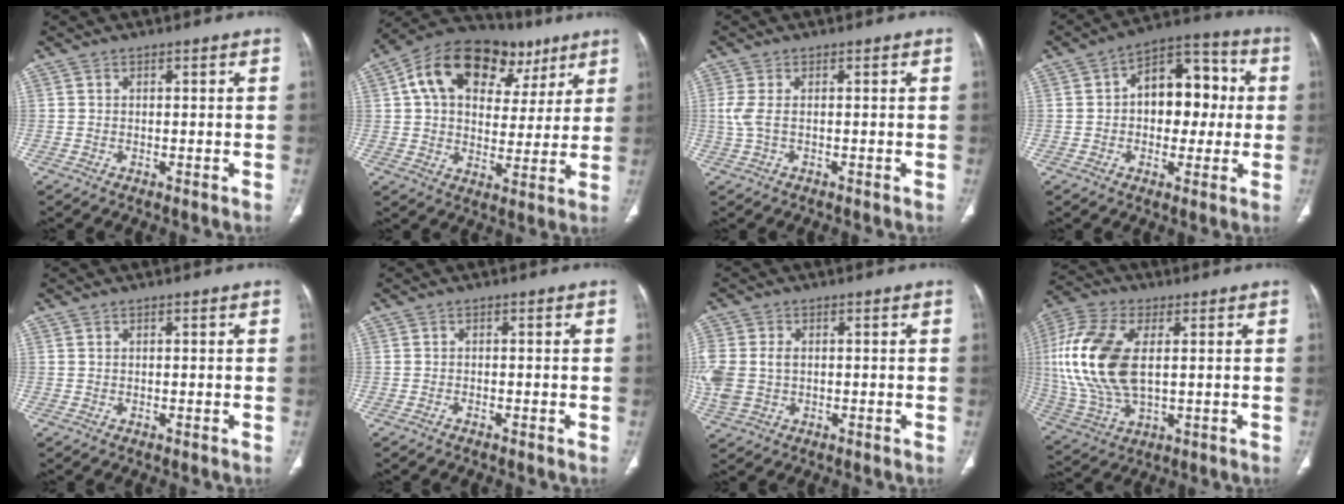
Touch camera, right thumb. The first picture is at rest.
{"total": 22.8, "force": [9.7, 14.5, 14.6], "torque": [-0.200, 0.025, 0.152]}
{"total": 2.9, "force": [-0.2, 1.3, 2.6], "torque": [-0.078, 0.000, -0.003]}
{"total": 14.0, "force": [1.1, 9.3, 10.4], "torque": [-0.099, 0.033, 0.008]}
{"total": 0.0}
{"total": 0.6, "force": [-0.5, 0.2, 0.2], "torque": [-0.009, 0.005, -0.010]}
{"total": 10.7, "force": [-0.1, 8.1, 7.0], "torque": [-0.203, 0.004, 0.010]}
{"total": 18.9, "force": [2.4, 10.2, 15.7], "torque": [-0.352, -0.003, 0.048]}